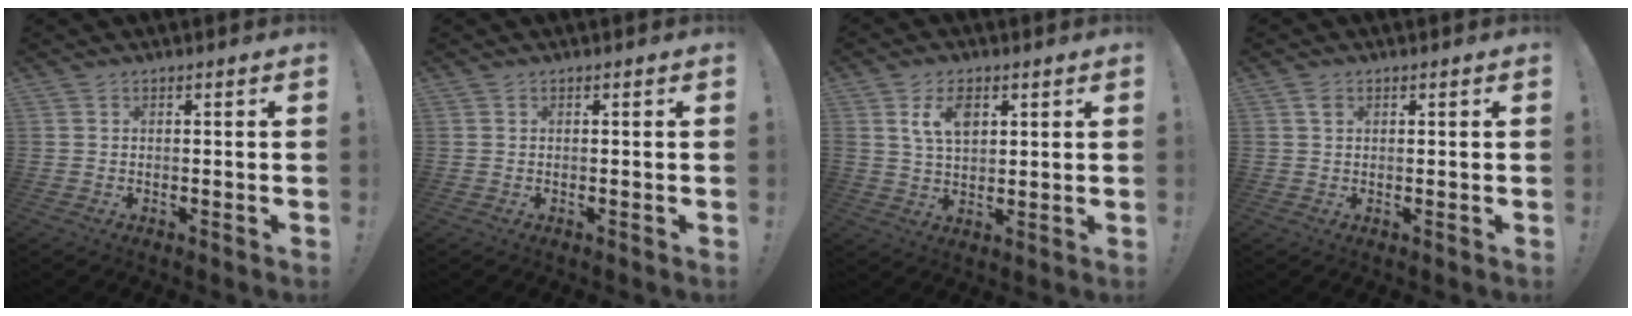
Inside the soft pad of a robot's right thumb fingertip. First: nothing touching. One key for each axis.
{"total": 0.0}
{"total": 7.9, "fx": 3.3, "fy": 4.8, "fz": 5.3, "tx": -0.095, "ty": -0.001, "tz": 0.061}
{"total": 1.5, "fx": 0.7, "fy": 1.0, "fz": 0.9, "tx": -0.015, "ty": 0.002, "tz": 0.012}